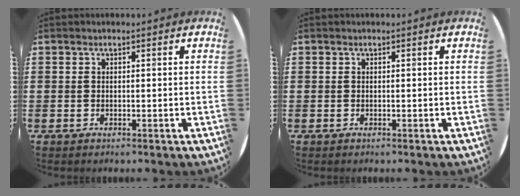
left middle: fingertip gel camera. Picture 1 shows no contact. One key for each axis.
{"total": 0.0}